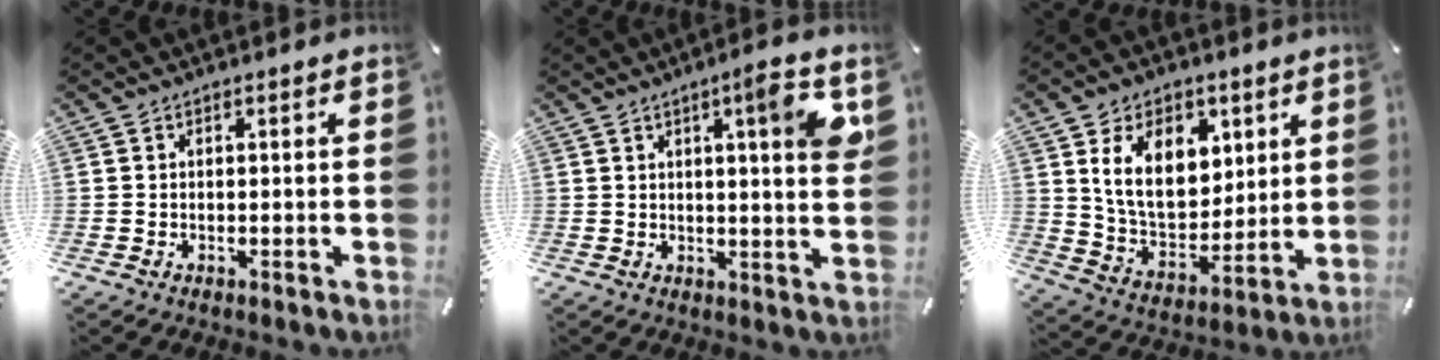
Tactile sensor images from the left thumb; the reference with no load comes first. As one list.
[{"total": 8.5, "force": [3.8, 0.6, 7.6], "torque": [-0.103, -0.019, 0.049]}, {"total": 15.1, "force": [6.0, 10.5, 8.9], "torque": [-0.158, -0.015, 0.113]}]